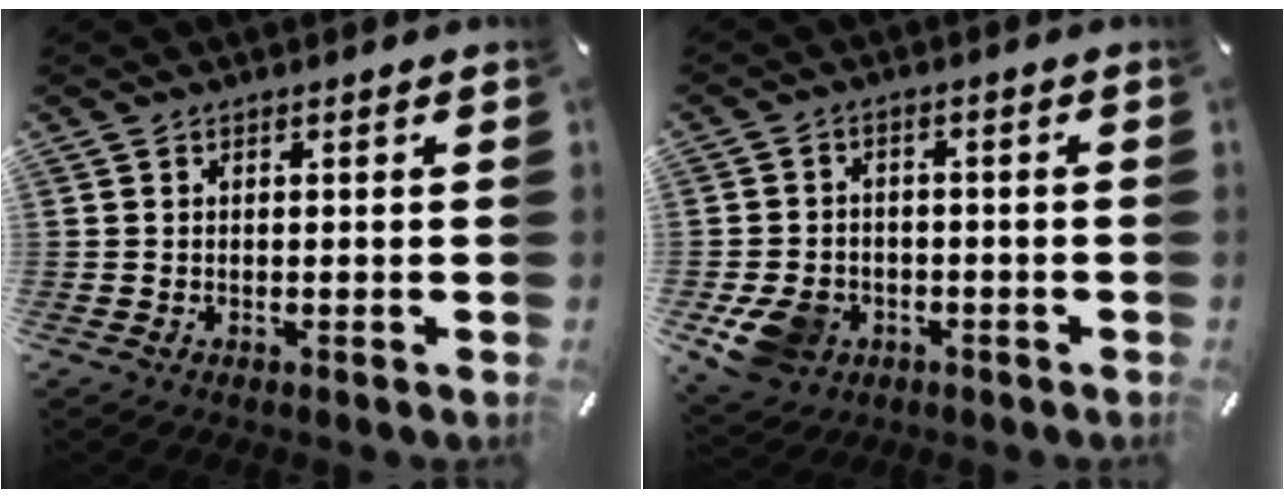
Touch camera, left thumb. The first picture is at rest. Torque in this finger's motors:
{"motor_torque": [0.37, 1.24, 0.24, 0.13, 0.00]}